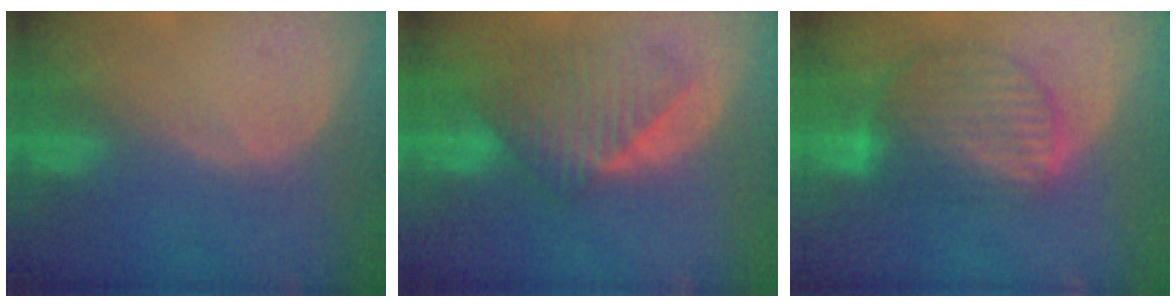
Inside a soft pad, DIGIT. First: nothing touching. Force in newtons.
{"total": 8.6, "press": 8.1, "slide": 2.7}
{"total": 9.0, "press": 7.7, "slide": 4.6}